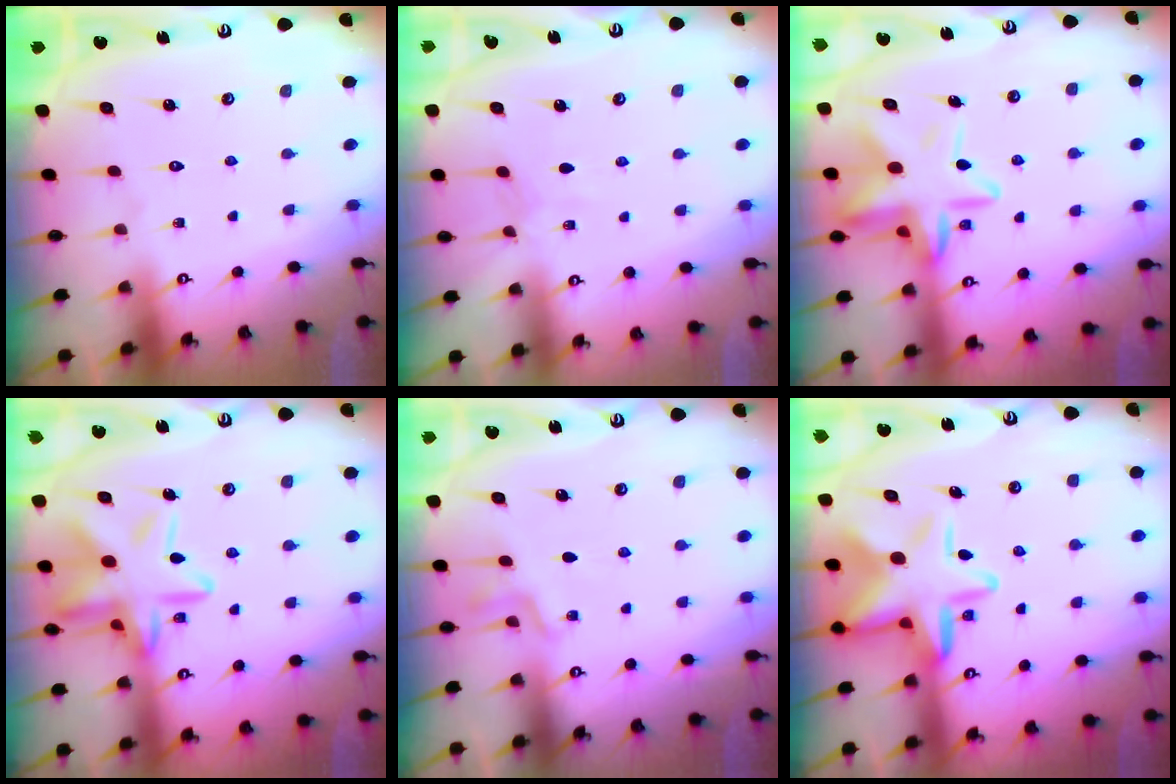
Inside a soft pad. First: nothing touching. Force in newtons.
{"total": 3.3, "press": 3.3, "slide": 0.4}
{"total": 14.3, "press": 14.2, "slide": 1.6}
{"total": 17.7, "press": 17.6, "slide": 1.4}
{"total": 5.8, "press": 5.5, "slide": 2.0}
{"total": 14.0, "press": 13.7, "slide": 2.5}